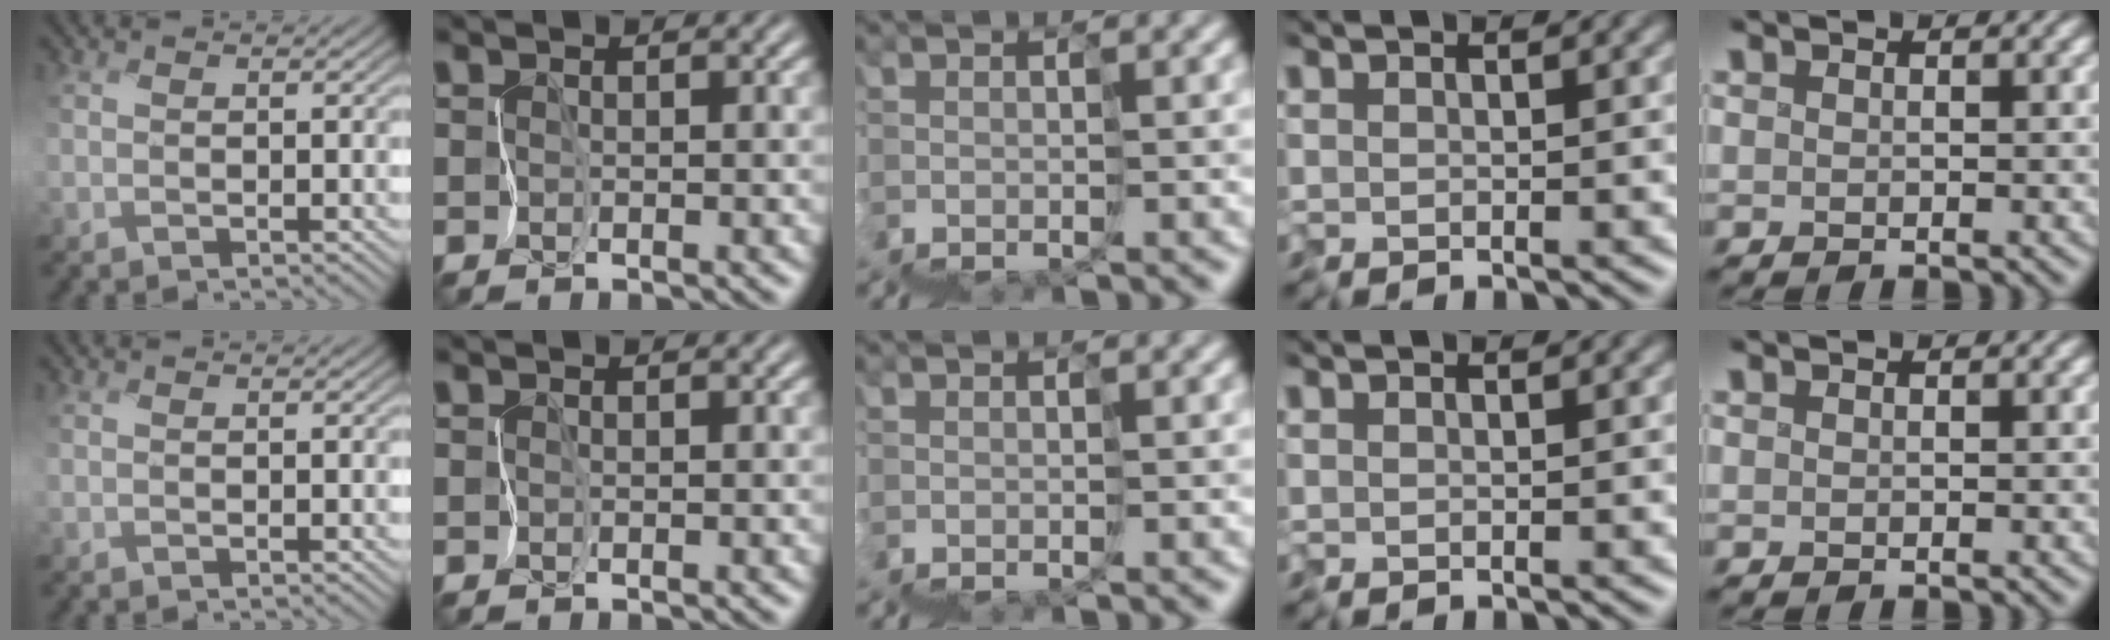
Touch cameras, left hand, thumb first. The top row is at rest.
{}